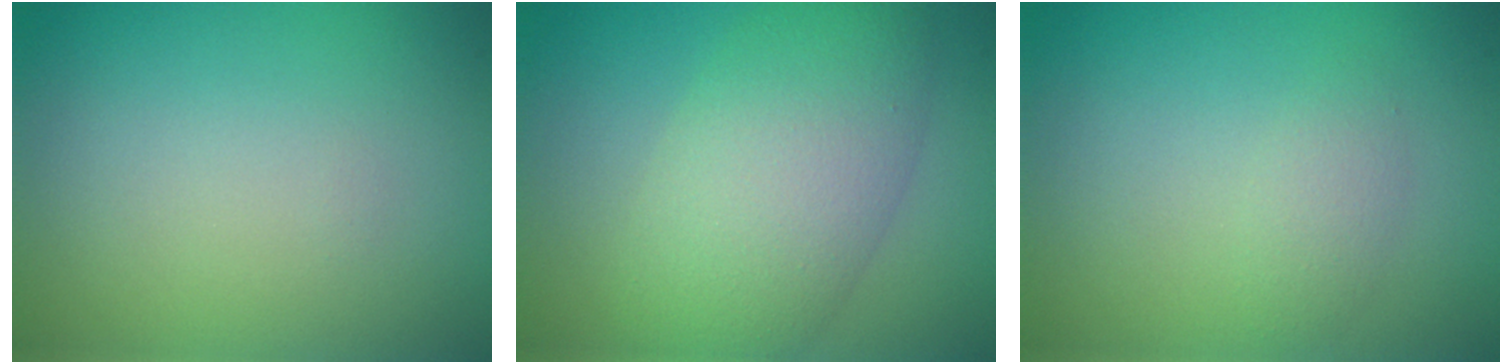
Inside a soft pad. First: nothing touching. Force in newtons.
{"total": 7.3, "press": 7.3, "slide": 0.5}
{"total": 1.3, "press": 1.3, "slide": 0.1}